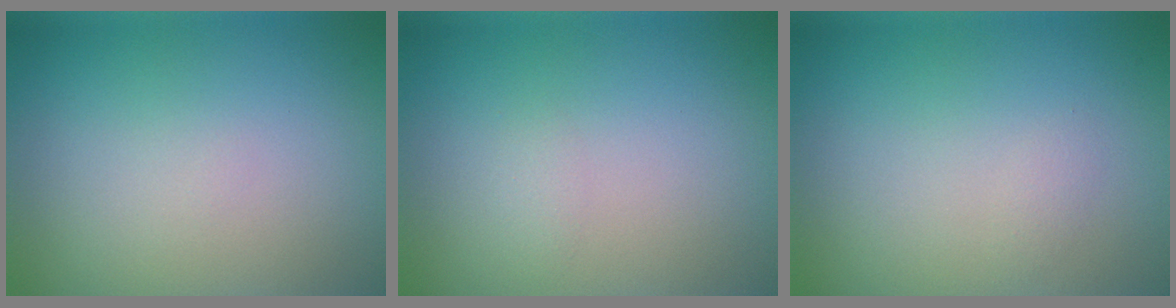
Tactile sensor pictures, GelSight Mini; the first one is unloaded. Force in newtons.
{"total": 0.6, "press": 0.6, "slide": 0.0}
{"total": 0.6, "press": 0.6, "slide": 0.0}